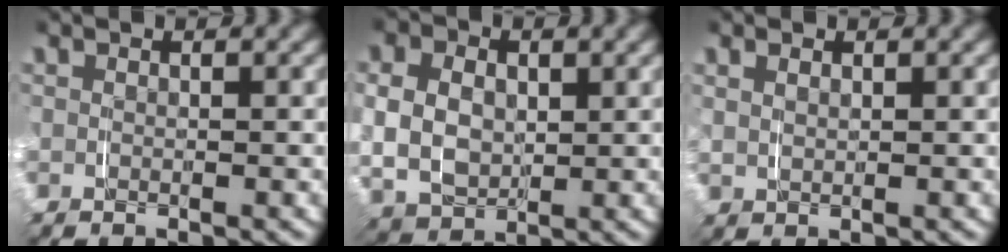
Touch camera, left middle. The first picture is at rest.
{"total": 8.0, "force": [0.8, 6.7, 4.4], "torque": [-0.113, -0.015, 0.021]}
{"total": 1.3, "force": [0.9, 0.8, 0.6], "torque": [-0.014, -0.001, 0.022]}